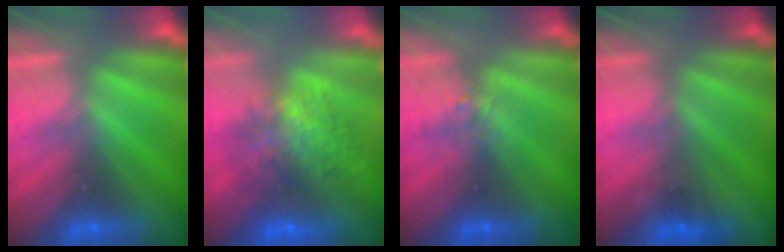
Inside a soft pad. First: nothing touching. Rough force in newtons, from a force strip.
{"total": 7.0}
{"total": 2.2}
{"total": 1.6}